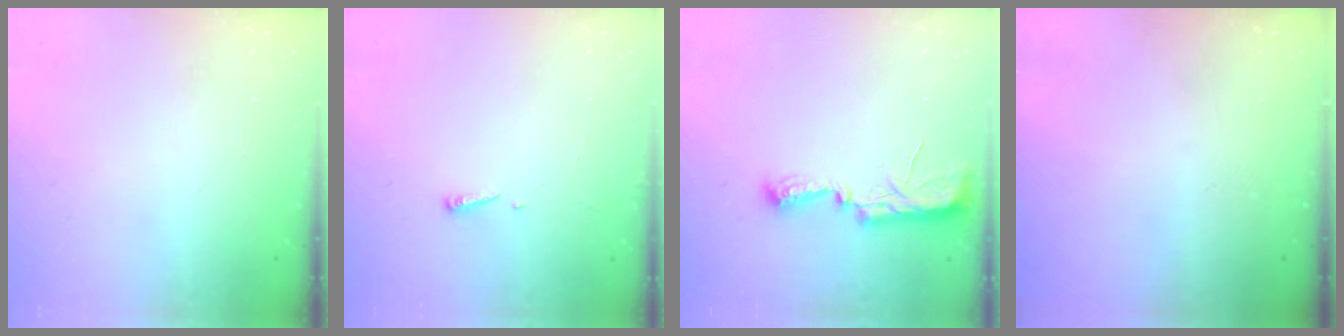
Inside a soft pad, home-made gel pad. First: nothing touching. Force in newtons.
{"total": 2.4, "press": 2.4, "slide": 0.2}
{"total": 10.1, "press": 8.9, "slide": 4.8}
{"total": 0.0}